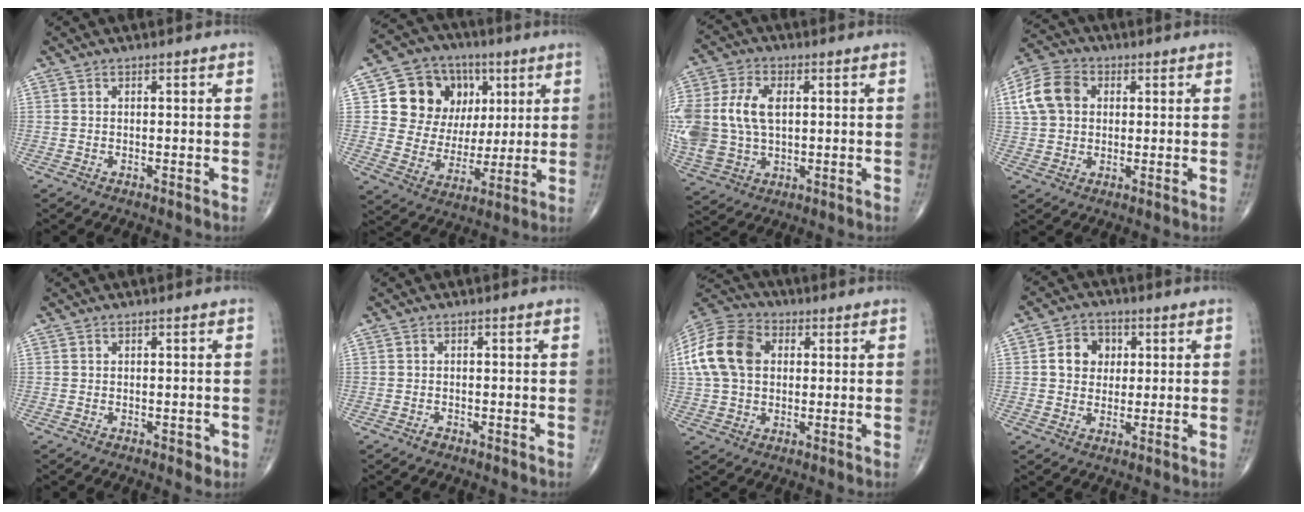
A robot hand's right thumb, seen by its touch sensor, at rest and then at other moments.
{"total": 16.5, "force": [5.0, 13.9, 7.5], "torque": [-0.074, 0.006, 0.097]}
{"total": 19.0, "force": [1.7, 13.1, 13.7], "torque": [-0.344, 0.007, 0.046]}
{"total": 9.6, "force": [2.1, 7.4, 5.8], "torque": [-0.104, 0.014, 0.032]}
{"total": 1.4, "force": [-0.4, 1.0, 0.9], "torque": [-0.003, 0.000, -0.004]}
{"total": 0.8, "force": [-0.6, 0.5, 0.2], "torque": [-0.001, 0.001, -0.014]}
{"total": 15.9, "force": [2.8, 11.5, 10.7], "torque": [-0.217, 0.022, 0.045]}
{"total": 6.9, "force": [1.3, 5.9, 3.4], "torque": [-0.024, 0.002, 0.017]}